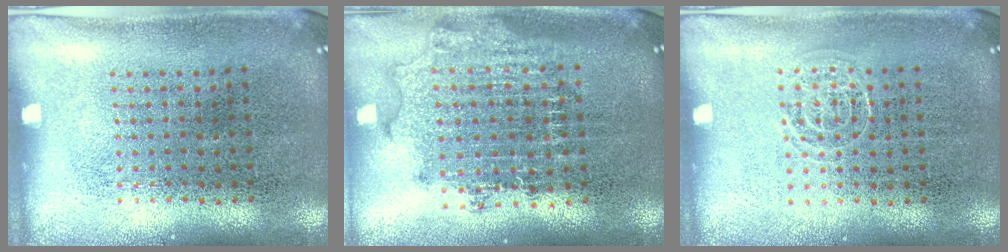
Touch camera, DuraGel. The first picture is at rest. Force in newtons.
{"total": 1.9, "press": 1.5, "slide": 1.1}
{"total": 1.1, "press": 1.1, "slide": 0.2}